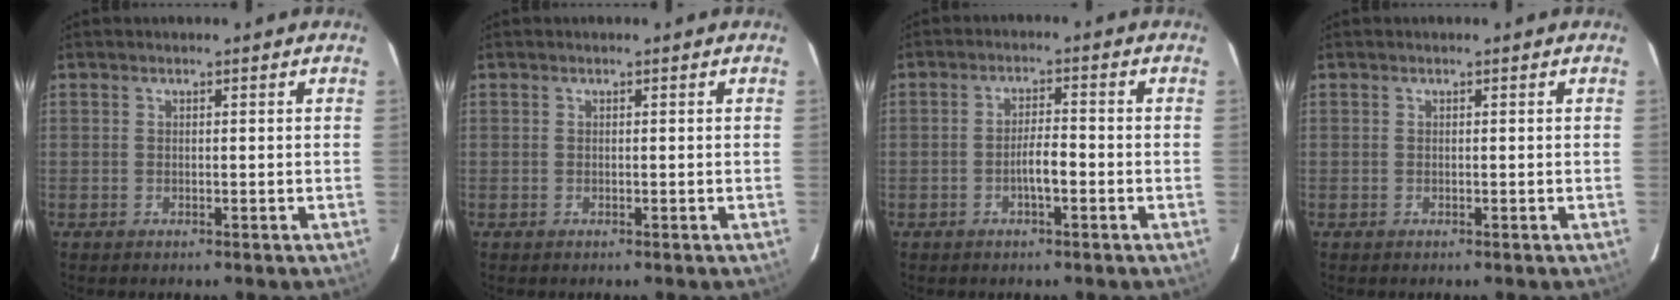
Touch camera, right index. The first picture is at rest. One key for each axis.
{"total": 0.0}
{"total": 3.5, "fx": -1.2, "fy": 0.7, "fz": 3.2, "tx": -0.053, "ty": 0.006, "tz": -0.022}
{"total": 0.0}